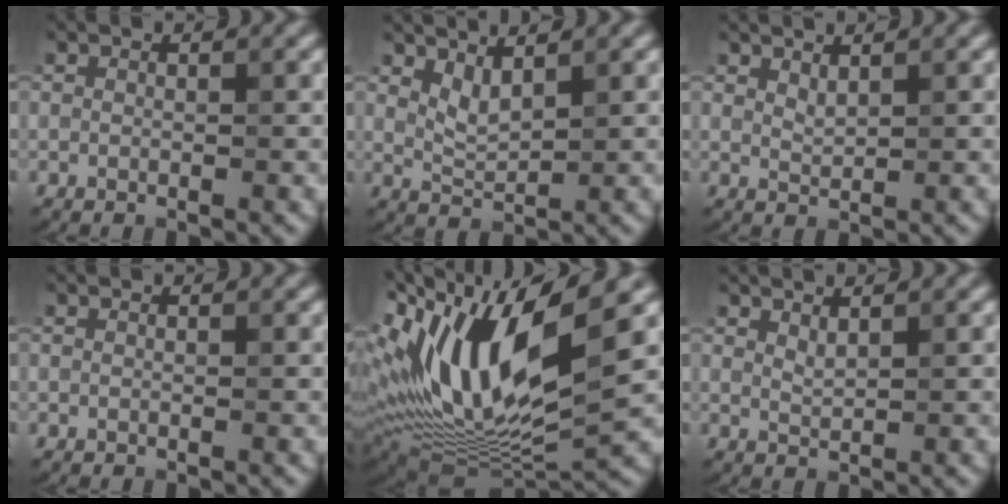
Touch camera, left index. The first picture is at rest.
{"total": 2.0, "force": [1.4, 0.7, 1.3], "torque": [-0.032, -0.009, 0.033]}
{"total": 1.2, "force": [1.0, 0.2, 0.5], "torque": [-0.015, -0.003, 0.022]}
{"total": 0.0}
{"total": 15.4, "force": [3.6, 5.9, 13.8], "torque": [-0.277, 0.001, 0.070]}
{"total": 1.1, "force": [1.0, 0.2, 0.5], "torque": [-0.013, -0.002, 0.020]}